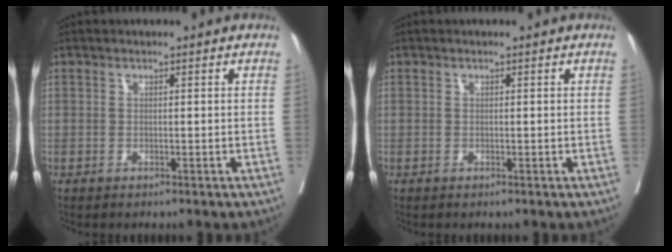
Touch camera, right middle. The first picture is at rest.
{"total": 0.0}